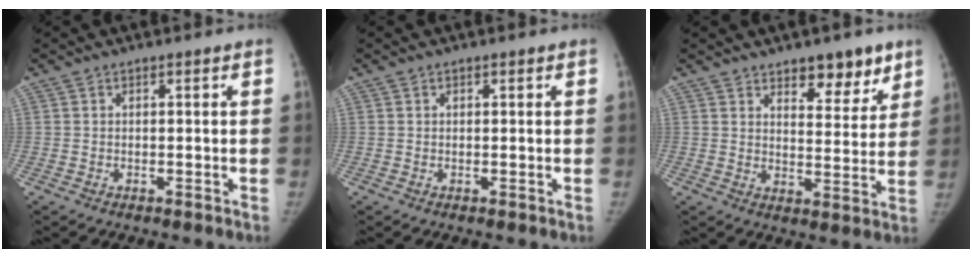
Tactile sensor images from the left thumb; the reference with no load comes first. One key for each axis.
{"total": 0.0}
{"total": 9.1, "fx": 6.2, "fy": 4.2, "fz": 5.2, "tx": -0.034, "ty": -0.040, "tz": 0.091}